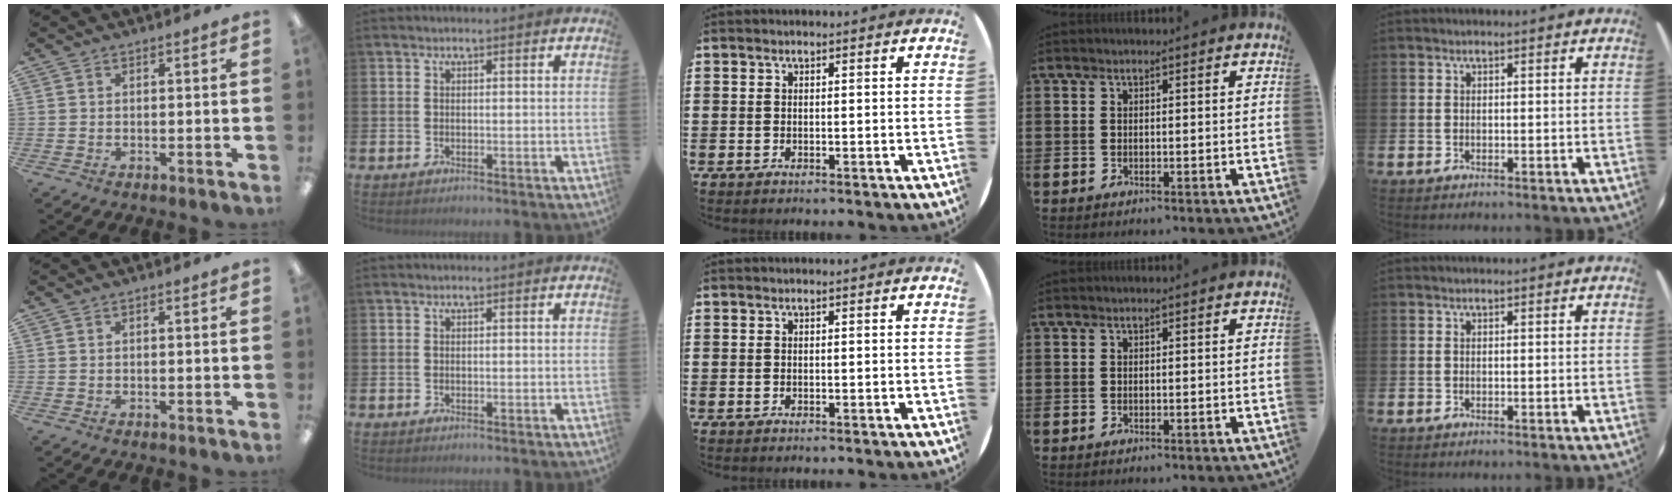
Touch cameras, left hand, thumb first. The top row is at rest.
{}